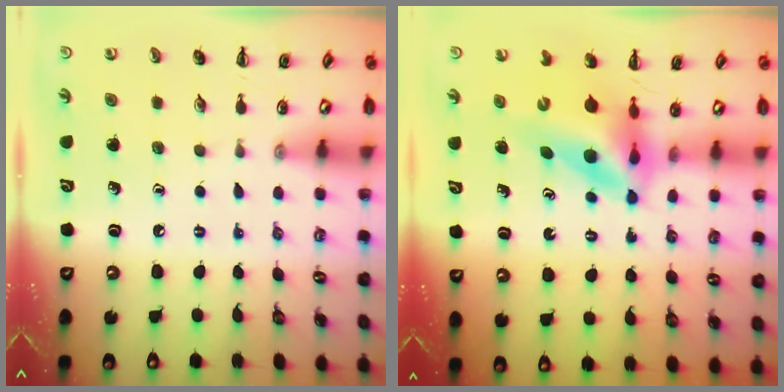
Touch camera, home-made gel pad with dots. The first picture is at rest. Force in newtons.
{"total": 8.3, "press": 7.9, "slide": 2.6}